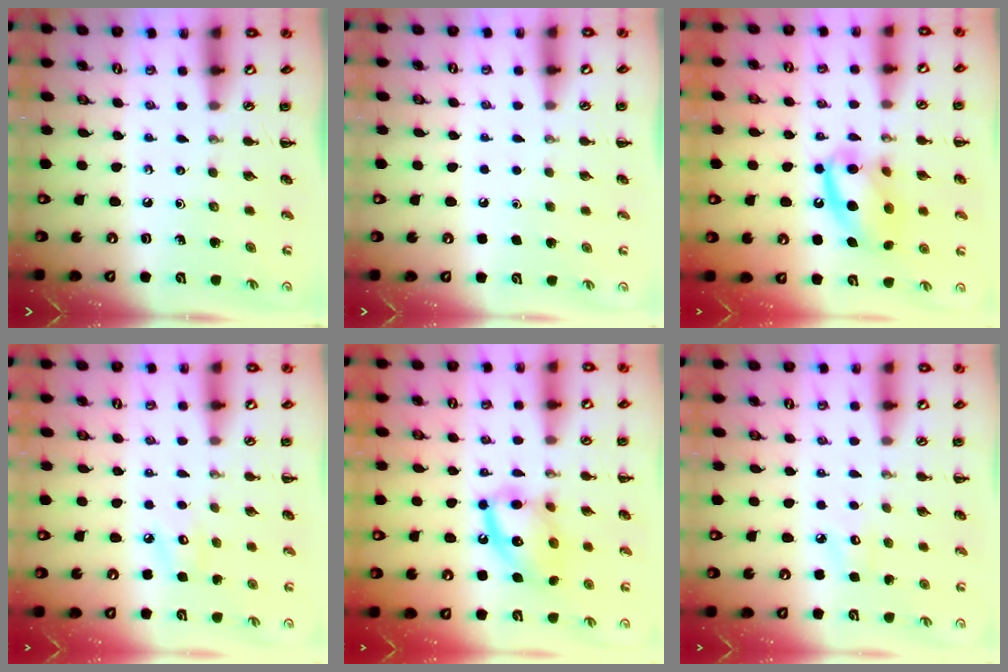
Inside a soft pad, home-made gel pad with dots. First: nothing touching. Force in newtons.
{"total": 1.8, "press": 1.7, "slide": 0.1}
{"total": 14.6, "press": 14.5, "slide": 2.0}
{"total": 5.9, "press": 5.7, "slide": 1.5}
{"total": 12.9, "press": 12.8, "slide": 1.5}
{"total": 4.9, "press": 4.7, "slide": 1.4}